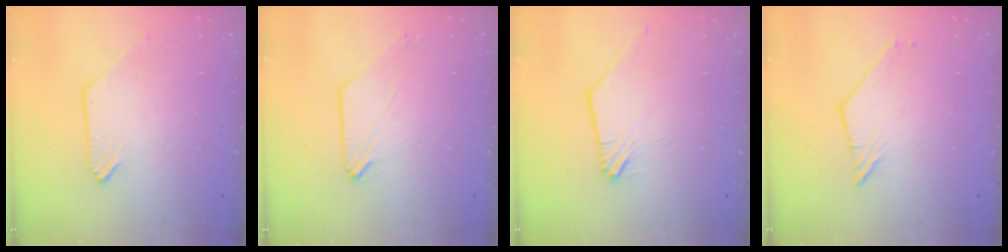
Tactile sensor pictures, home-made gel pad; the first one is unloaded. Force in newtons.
{"total": 0.0}
{"total": 1.2, "press": 1.2, "slide": 0.3}
{"total": 2.5, "press": 2.4, "slide": 0.4}